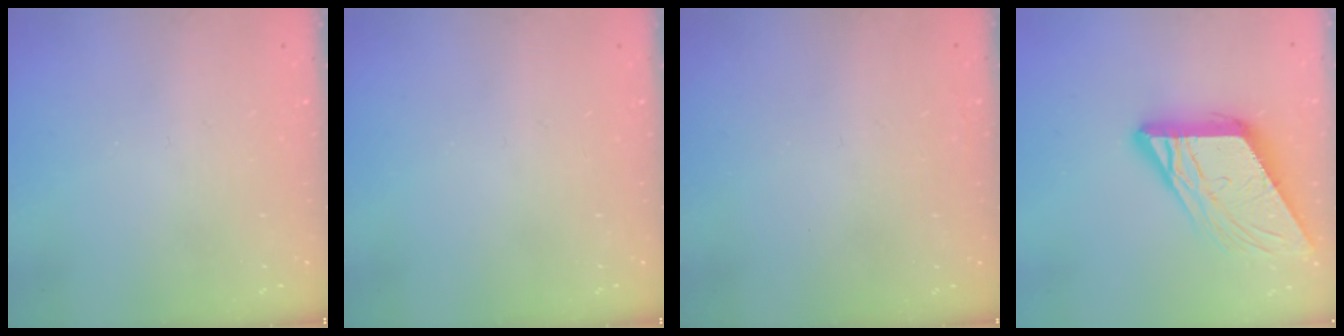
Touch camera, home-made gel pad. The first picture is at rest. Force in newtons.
{"total": 0.0}
{"total": 1.6, "press": 1.6, "slide": 0.1}
{"total": 14.0, "press": 13.9, "slide": 1.4}